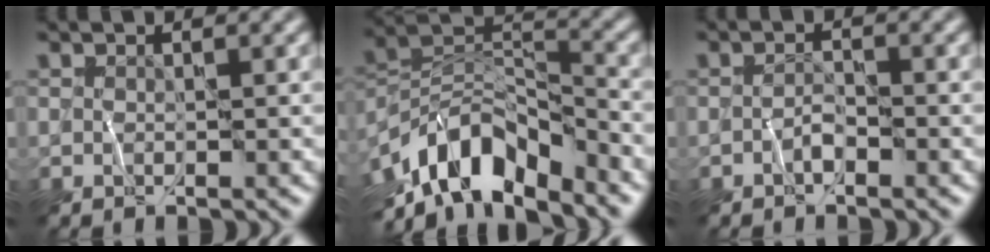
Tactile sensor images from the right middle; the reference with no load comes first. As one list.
[{"total": 10.0, "force": [-6.6, 4.3, 6.2], "torque": [-0.098, 0.003, -0.133]}, {"total": 0.9, "force": [-0.6, 0.2, 0.5], "torque": [-0.008, 0.006, -0.014]}]